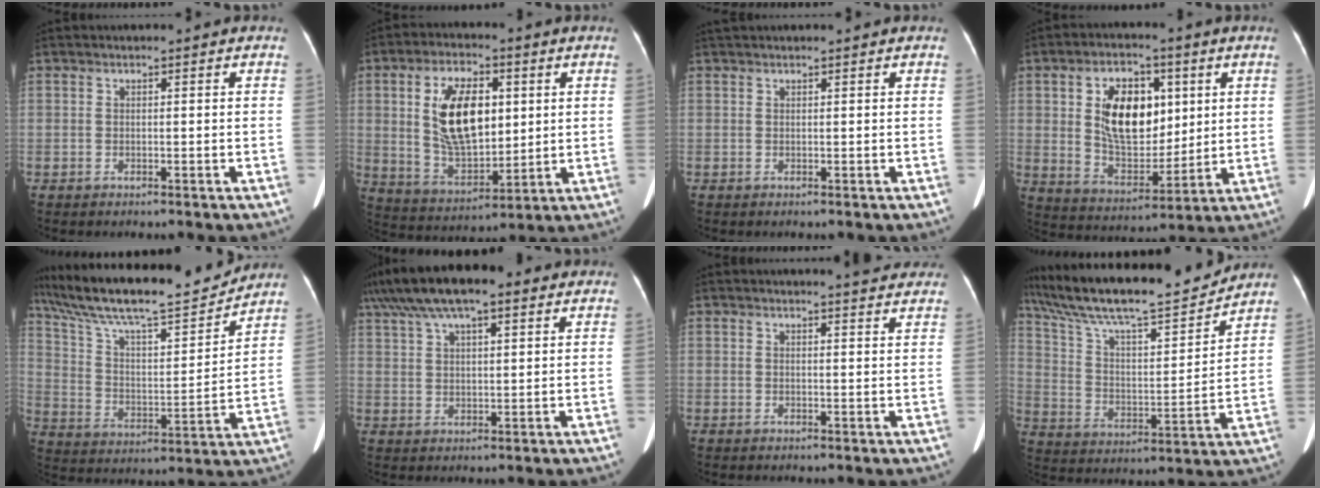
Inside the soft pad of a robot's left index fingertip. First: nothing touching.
{"total": 13.0, "force": [2.5, 6.4, 11.0], "torque": [-0.218, 0.007, 0.055]}
{"total": 2.4, "force": [2.2, 0.1, 0.9], "torque": [-0.012, 0.032, 0.037]}
{"total": 12.2, "force": [3.0, 7.1, 9.5], "torque": [-0.181, 0.007, 0.060]}
{"total": 21.4, "force": [18.7, 2.6, 10.1], "torque": [-0.193, 0.009, 0.306]}
{"total": 15.1, "force": [10.2, 4.6, 10.1], "torque": [-0.203, 0.052, 0.175]}
{"total": 5.0, "force": [4.6, 0.4, 1.8], "torque": [-0.025, 0.000, 0.043]}
{"total": 21.2, "force": [18.5, 2.5, 9.9], "torque": [-0.191, 0.008, 0.304]}